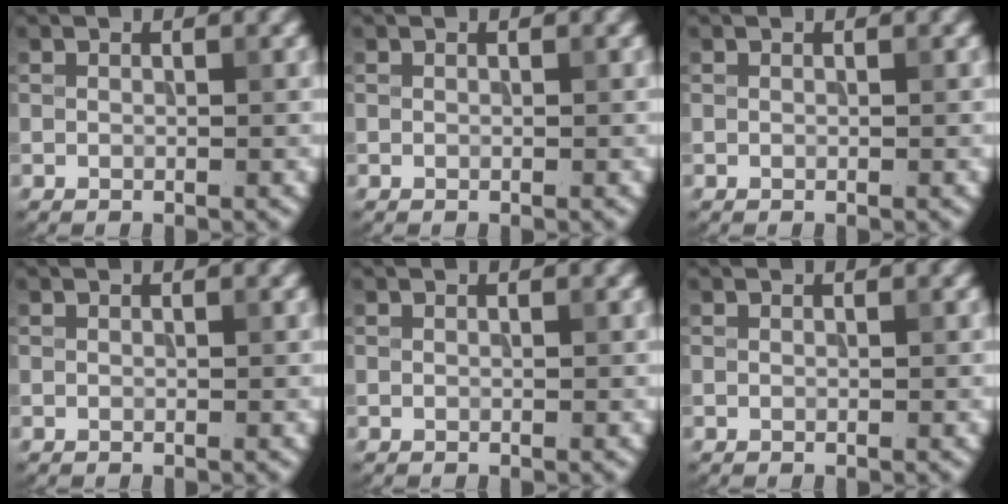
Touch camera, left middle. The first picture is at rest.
{"total": 0.0}
{"total": 0.0}
{"total": 0.0}
{"total": 0.0}
{"total": 0.0}